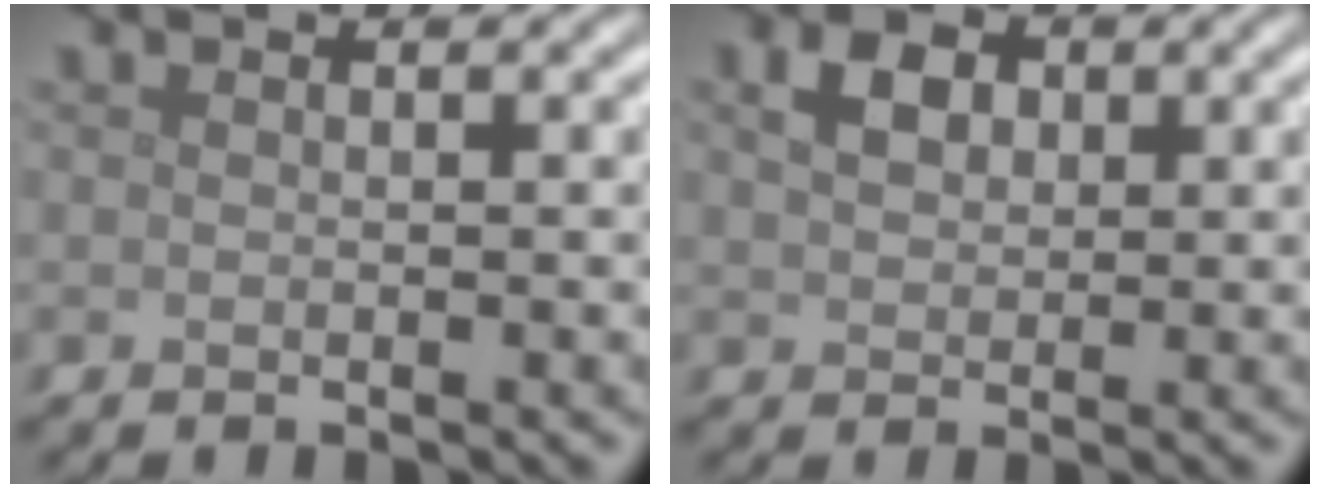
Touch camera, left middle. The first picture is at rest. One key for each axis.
{"total": 2.9, "fx": 1.1, "fy": 2.1, "fz": 1.6, "tx": -0.036, "ty": 0.007, "tz": 0.016}